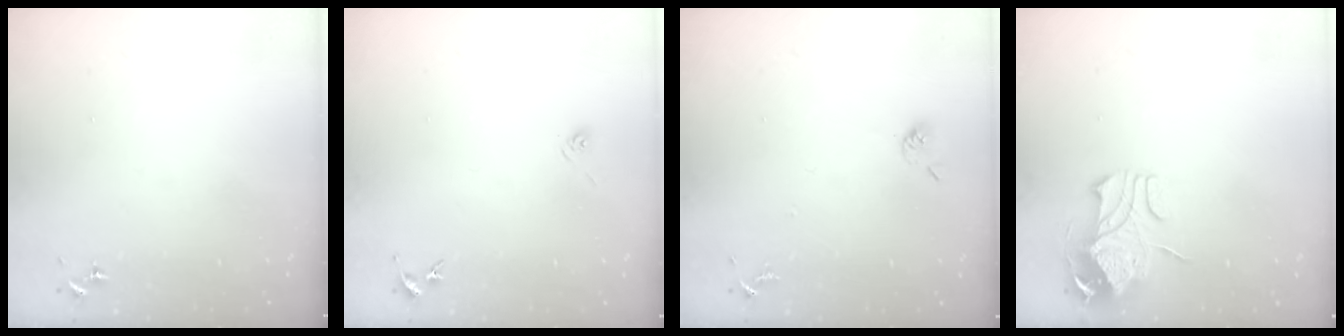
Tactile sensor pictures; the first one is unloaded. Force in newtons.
{"total": 2.9, "press": 2.5, "slide": 1.5}
{"total": 5.5, "press": 5.4, "slide": 0.9}
{"total": 10.0, "press": 9.9, "slide": 0.6}